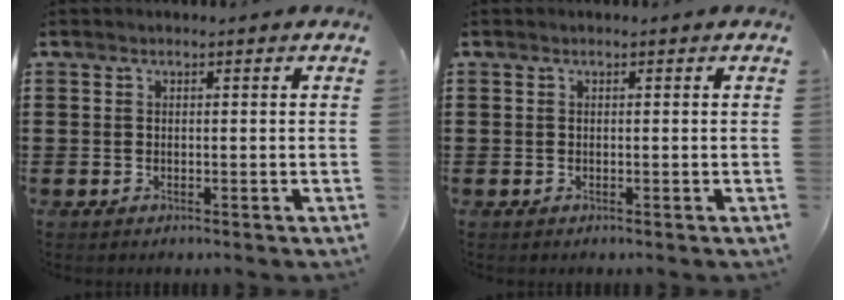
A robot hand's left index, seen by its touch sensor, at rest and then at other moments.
{"total": 0.0}